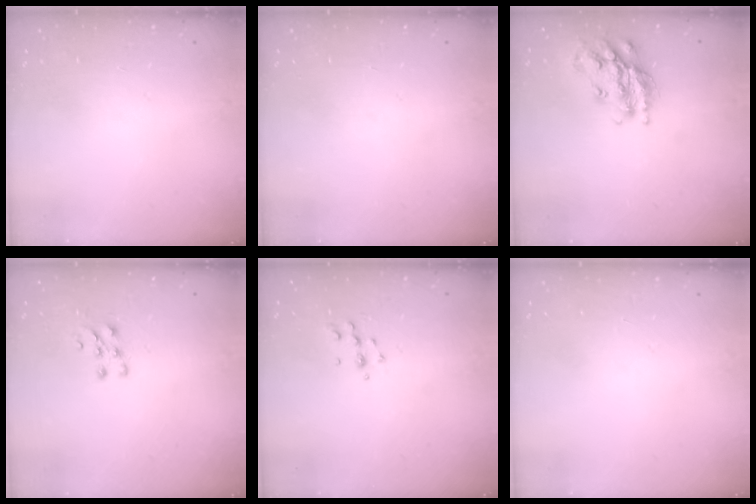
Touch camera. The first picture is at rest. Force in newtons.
{"total": 0.0}
{"total": 17.8, "press": 17.8, "slide": 1.3}
{"total": 6.5, "press": 6.4, "slide": 0.7}
{"total": 4.7, "press": 4.6, "slide": 0.8}
{"total": 0.0}